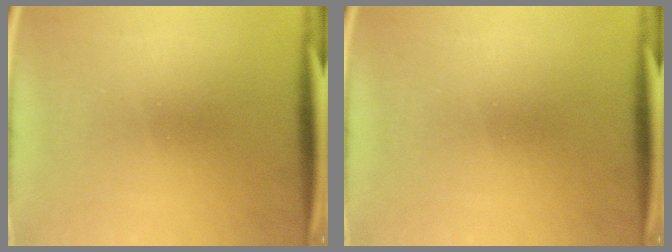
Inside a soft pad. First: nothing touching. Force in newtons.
{"total": 0.0}